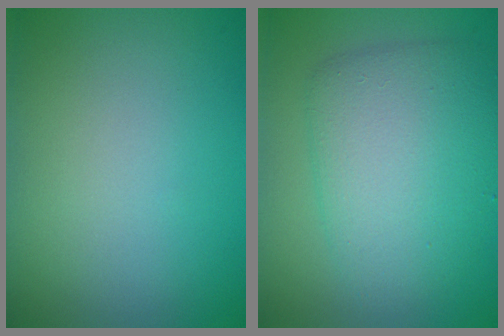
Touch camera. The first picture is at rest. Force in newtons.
{"total": 6.1, "press": 6.1, "slide": 0.1}